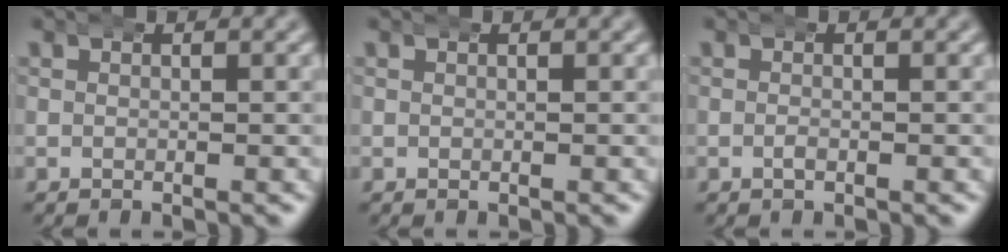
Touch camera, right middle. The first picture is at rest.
{"total": 0.0}
{"total": 0.0}